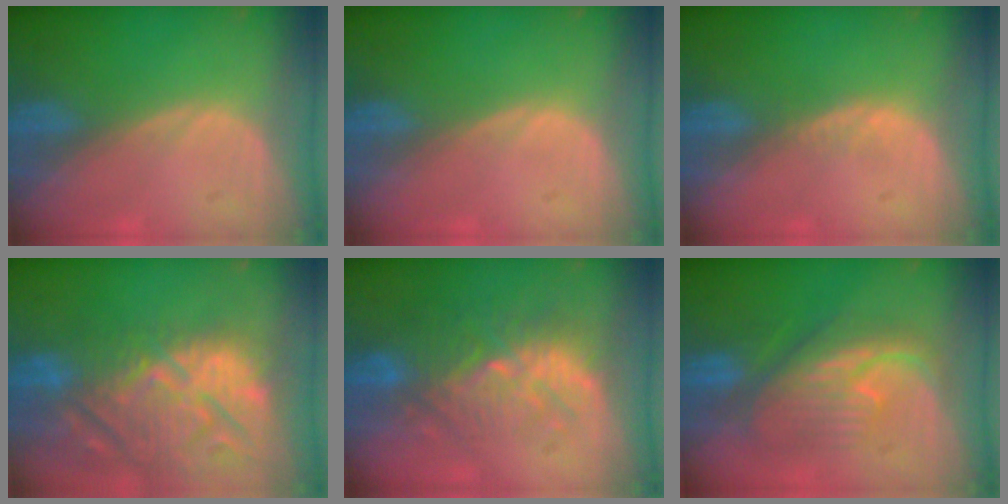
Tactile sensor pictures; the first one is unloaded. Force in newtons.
{"total": 0.0}
{"total": 0.8, "press": 0.7, "slide": 0.2}
{"total": 15.3, "press": 13.0, "slide": 7.9}
{"total": 10.1, "press": 9.4, "slide": 3.7}
{"total": 8.3, "press": 8.3, "slide": 0.2}